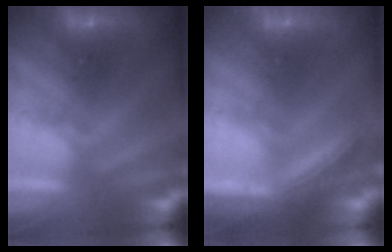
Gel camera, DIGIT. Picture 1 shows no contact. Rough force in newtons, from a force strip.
{"total": 3.7}